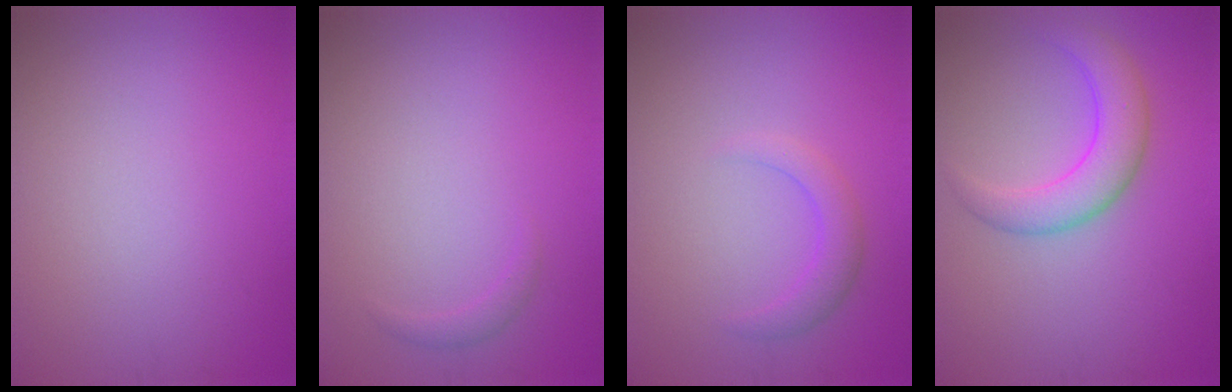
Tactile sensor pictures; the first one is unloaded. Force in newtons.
{"total": 0.8, "press": 0.8, "slide": 0.0}
{"total": 2.0, "press": 2.0, "slide": 0.1}
{"total": 4.3, "press": 4.3, "slide": 0.1}